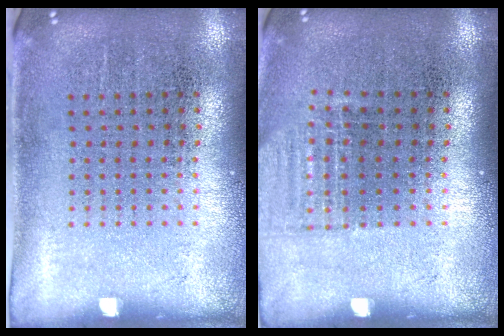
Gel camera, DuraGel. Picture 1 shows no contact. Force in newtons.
{"total": 1.0, "press": 1.0, "slide": 0.4}